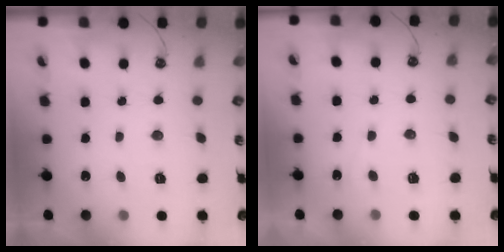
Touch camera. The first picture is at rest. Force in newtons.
{"total": 1.9, "press": 1.9, "slide": 0.4}